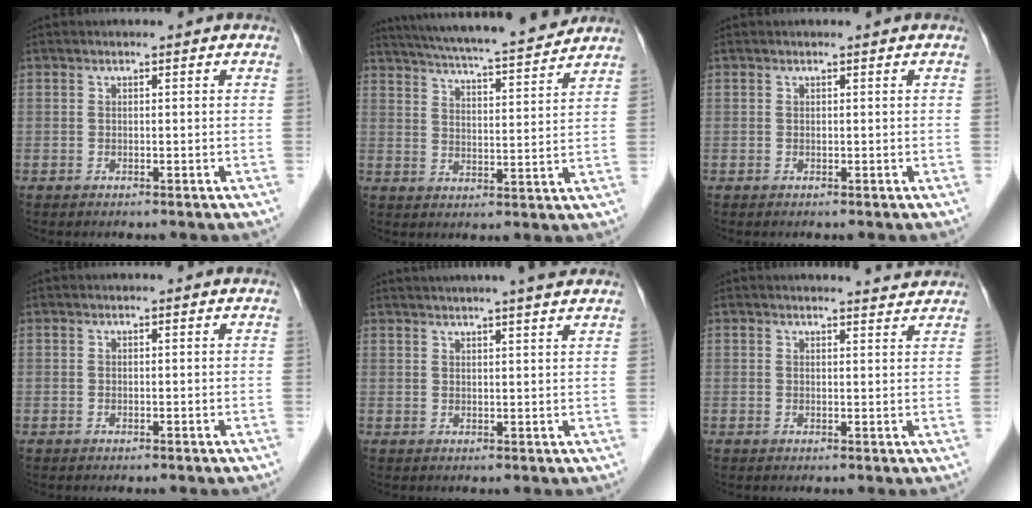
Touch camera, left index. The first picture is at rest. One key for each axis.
{"total": 16.5, "fx": 14.9, "fy": 0.5, "fz": 7.0, "tx": -0.123, "ty": 0.010, "tz": 0.218}
{"total": 0.0}
{"total": 0.0}
{"total": 9.7, "fx": 8.4, "fy": -0.3, "fz": 4.8, "tx": -0.074, "ty": 0.024, "tz": 0.099}
{"total": 2.7, "fx": 2.7, "fy": -0.1, "fz": -0.1, "tx": -0.007, "ty": -0.004, "tz": 0.029}